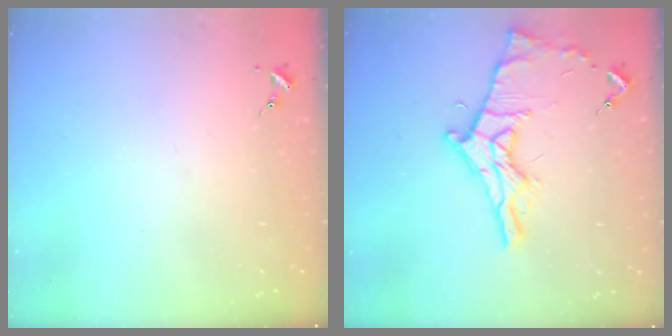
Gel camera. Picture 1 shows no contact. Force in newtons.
{"total": 15.2, "press": 15.2, "slide": 0.6}